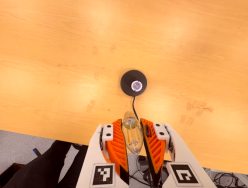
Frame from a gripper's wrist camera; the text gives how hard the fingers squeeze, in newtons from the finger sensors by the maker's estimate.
{"total": 21.6, "left": 24.3, "right": 18.9}